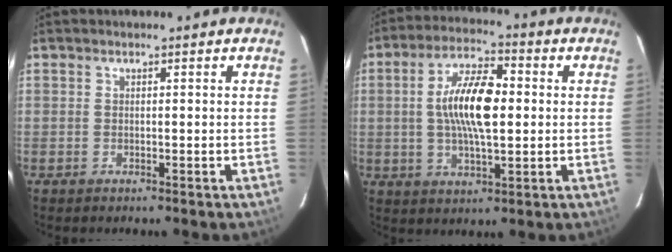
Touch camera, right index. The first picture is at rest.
{"total": 12.1, "force": [0.7, 4.5, 11.2], "torque": [-0.209, 0.011, 0.010]}